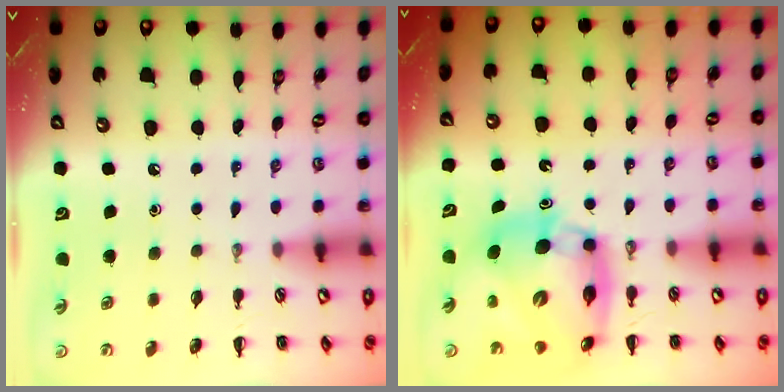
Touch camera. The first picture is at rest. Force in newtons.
{"total": 12.4, "press": 11.9, "slide": 3.5}